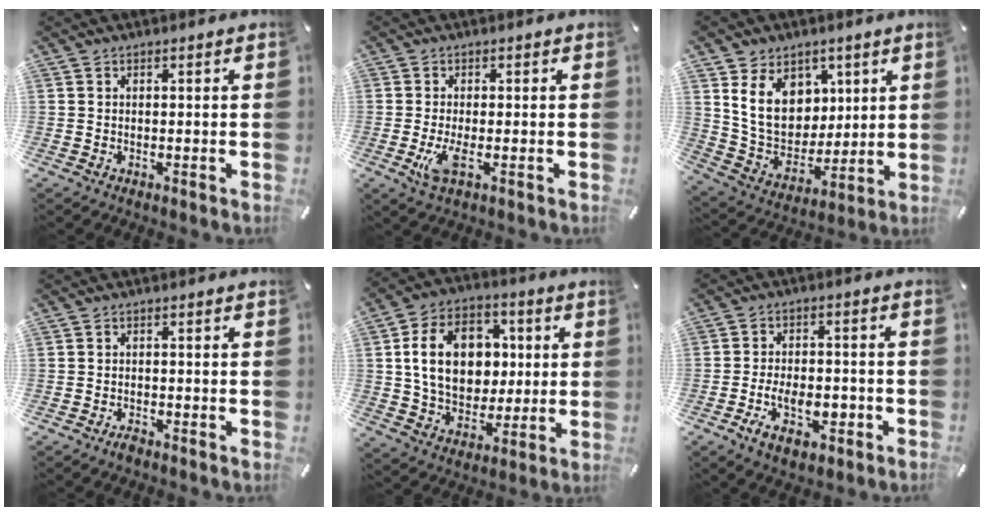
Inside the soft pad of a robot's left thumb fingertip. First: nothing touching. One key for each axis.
{"total": 5.3, "fx": -1.3, "fy": 2.0, "fz": 4.7, "tx": -0.103, "ty": -0.010, "tz": -0.023}
{"total": 14.4, "fx": 4.9, "fy": 11.6, "fz": 6.8, "tx": -0.128, "ty": -0.017, "tz": 0.100}
{"total": 1.9, "fx": -1.6, "fy": 0.6, "fz": 0.8, "tx": -0.024, "ty": 0.005, "tz": -0.035}
{"total": 17.2, "fx": 2.0, "fy": 13.5, "fz": 10.5, "tx": -0.183, "ty": 0.012, "tz": 0.040}
{"total": 9.7, "fx": -4.4, "fy": 5.3, "fz": 6.8, "tx": -0.117, "ty": 0.017, "tz": -0.075}